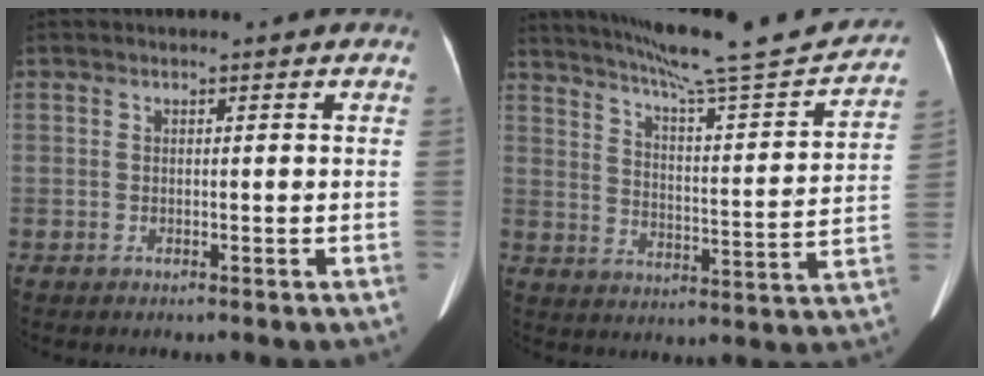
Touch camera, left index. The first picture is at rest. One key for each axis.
{"total": 21.7, "fx": 19.7, "fy": 1.0, "fz": 9.1, "tx": -0.142, "ty": -0.029, "tz": 0.263}